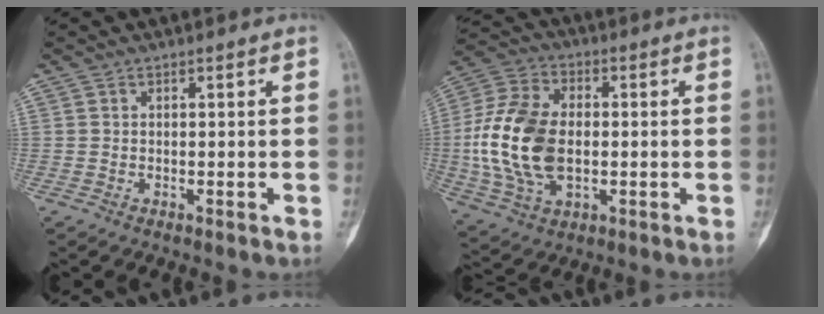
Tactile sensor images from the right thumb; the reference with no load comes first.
{"total": 18.1, "force": [-0.8, 11.5, 13.9], "torque": [-0.278, 0.011, -0.010]}